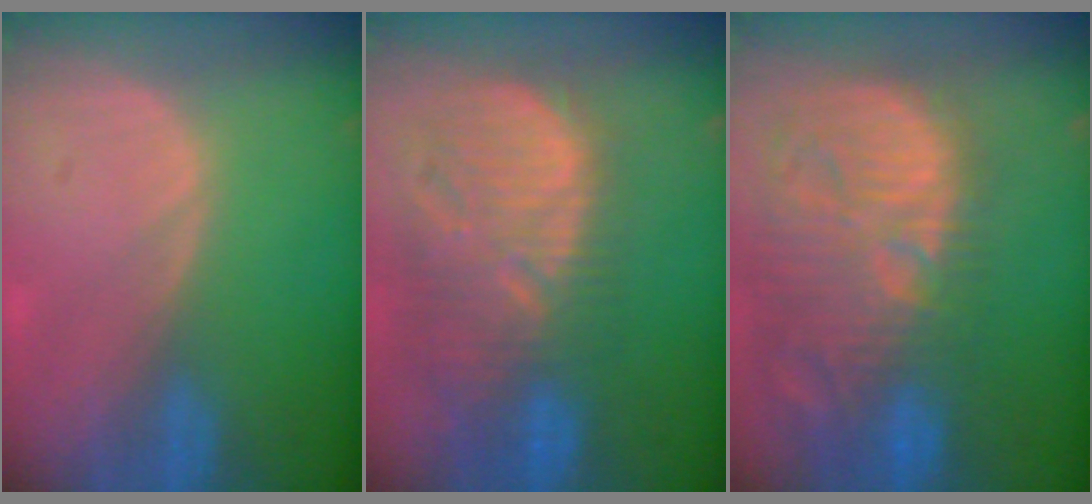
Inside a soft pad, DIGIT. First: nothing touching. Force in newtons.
{"total": 12.8, "press": 11.3, "slide": 6.0}
{"total": 15.4, "press": 13.4, "slide": 7.5}